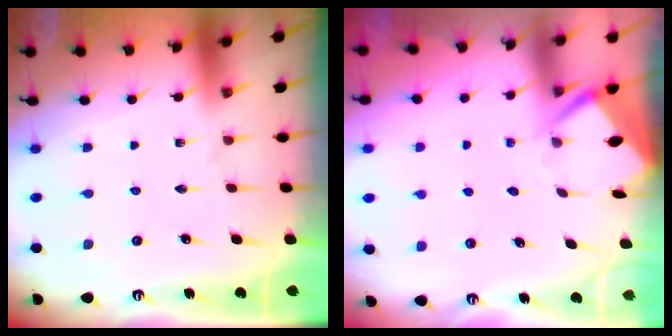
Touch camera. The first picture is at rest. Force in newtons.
{"total": 3.5, "press": 3.5, "slide": 0.3}